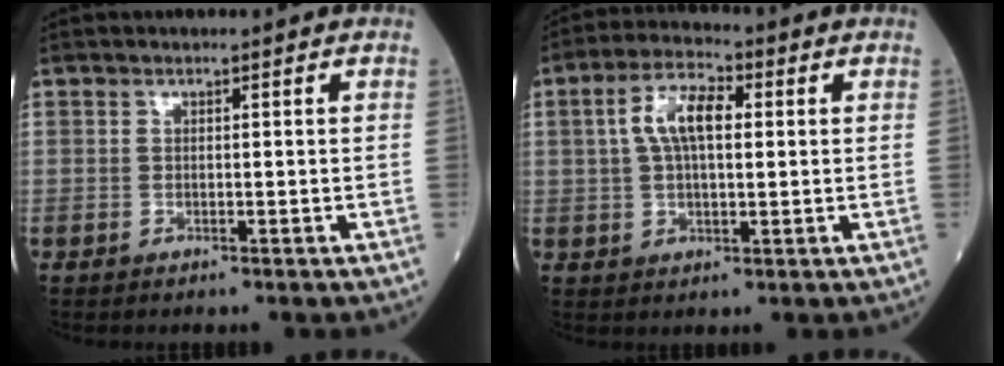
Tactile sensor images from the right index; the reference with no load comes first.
{"total": 7.8, "force": [1.7, 3.2, 6.9], "torque": [-0.136, 0.021, 0.029]}